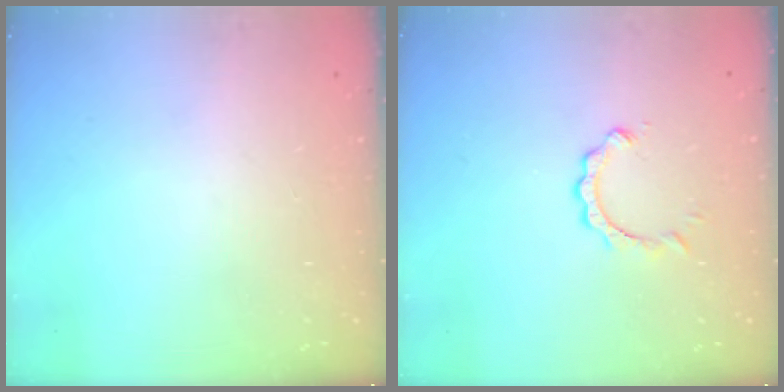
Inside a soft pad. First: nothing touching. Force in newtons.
{"total": 2.1, "press": 2.1, "slide": 0.2}